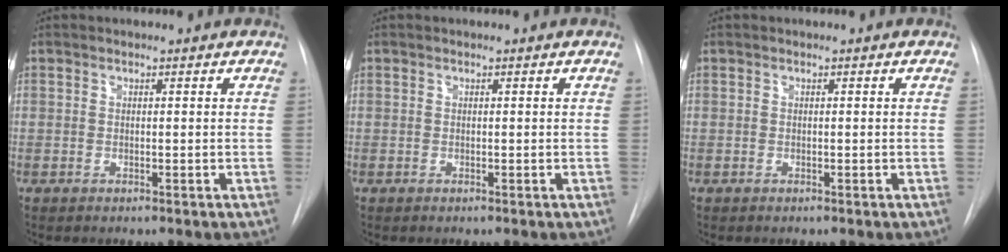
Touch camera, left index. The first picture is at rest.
{"total": 0.0}
{"total": 0.0}